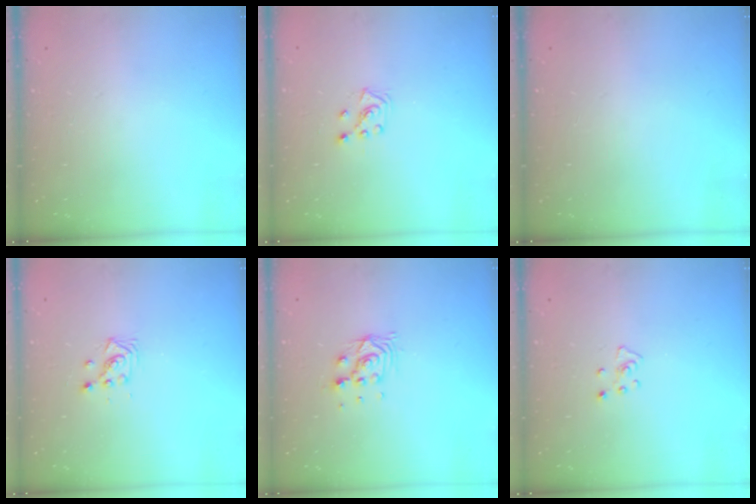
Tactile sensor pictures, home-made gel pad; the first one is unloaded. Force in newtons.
{"total": 4.4, "press": 4.3, "slide": 0.6}
{"total": 0.0}
{"total": 3.3, "press": 3.3, "slide": 0.4}
{"total": 6.8, "press": 6.8, "slide": 0.5}
{"total": 4.1, "press": 4.0, "slide": 0.5}